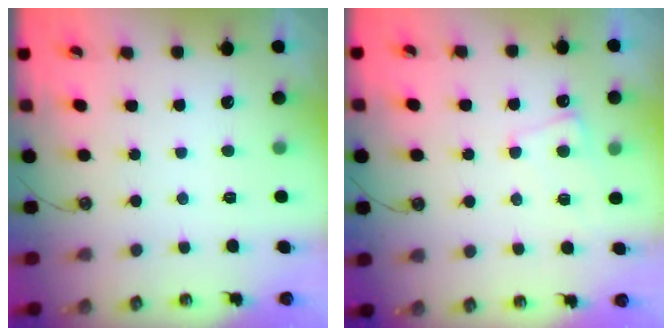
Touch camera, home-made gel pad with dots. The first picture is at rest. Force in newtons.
{"total": 2.4, "press": 2.4, "slide": 0.4}